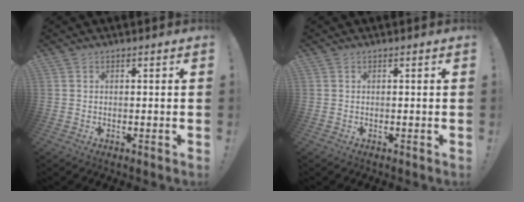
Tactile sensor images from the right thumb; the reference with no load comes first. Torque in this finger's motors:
{"motor_torque": [0.00, 0.00, 0.00, 0.00, 0.00]}